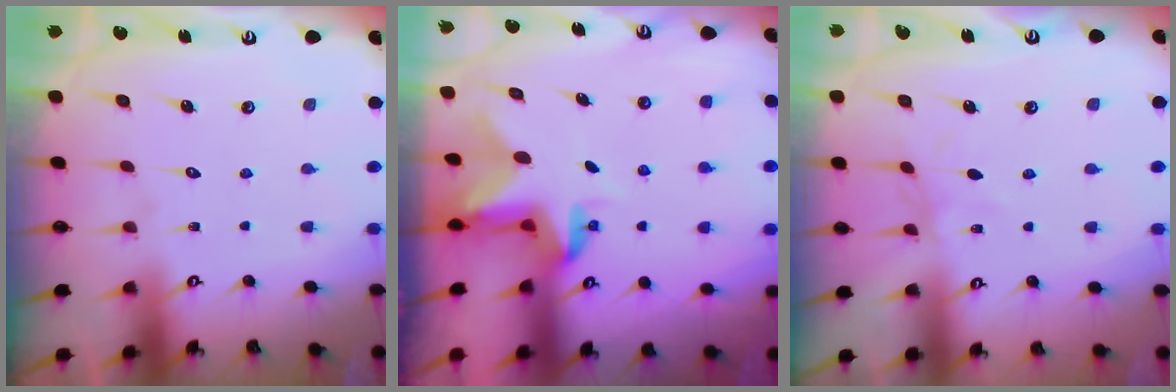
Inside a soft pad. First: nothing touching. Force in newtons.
{"total": 3.0, "press": 3.0, "slide": 0.4}
{"total": 2.7, "press": 2.7, "slide": 0.4}